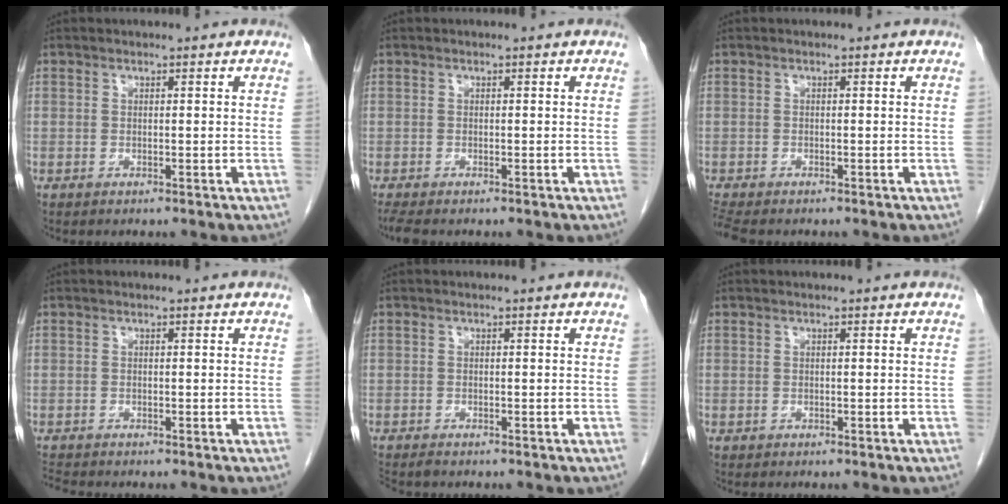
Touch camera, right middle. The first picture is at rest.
{"total": 2.3, "force": [-1.9, 0.5, 1.2], "torque": [-0.025, -0.009, -0.032]}
{"total": 3.3, "force": [-2.8, 0.8, 1.5], "torque": [-0.032, -0.011, -0.049]}
{"total": 1.4, "force": [-1.4, -0.1, 0.1], "torque": [-0.008, -0.010, -0.025]}
{"total": 2.0, "force": [-1.9, 0.5, 0.7], "torque": [-0.013, -0.005, -0.028]}
{"total": 0.0}